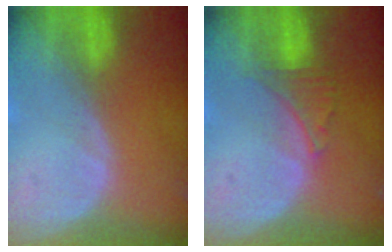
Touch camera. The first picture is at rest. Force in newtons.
{"total": 3.2, "press": 3.2, "slide": 0.2}